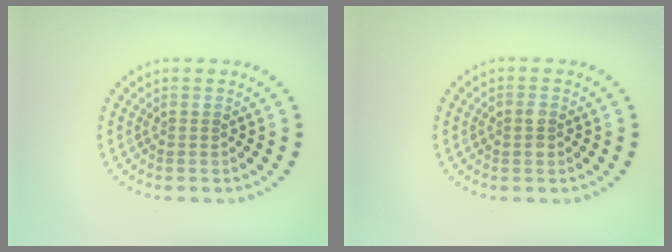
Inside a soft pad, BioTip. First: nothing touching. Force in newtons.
{"total": 1.4, "press": 1.4, "slide": 0.2}